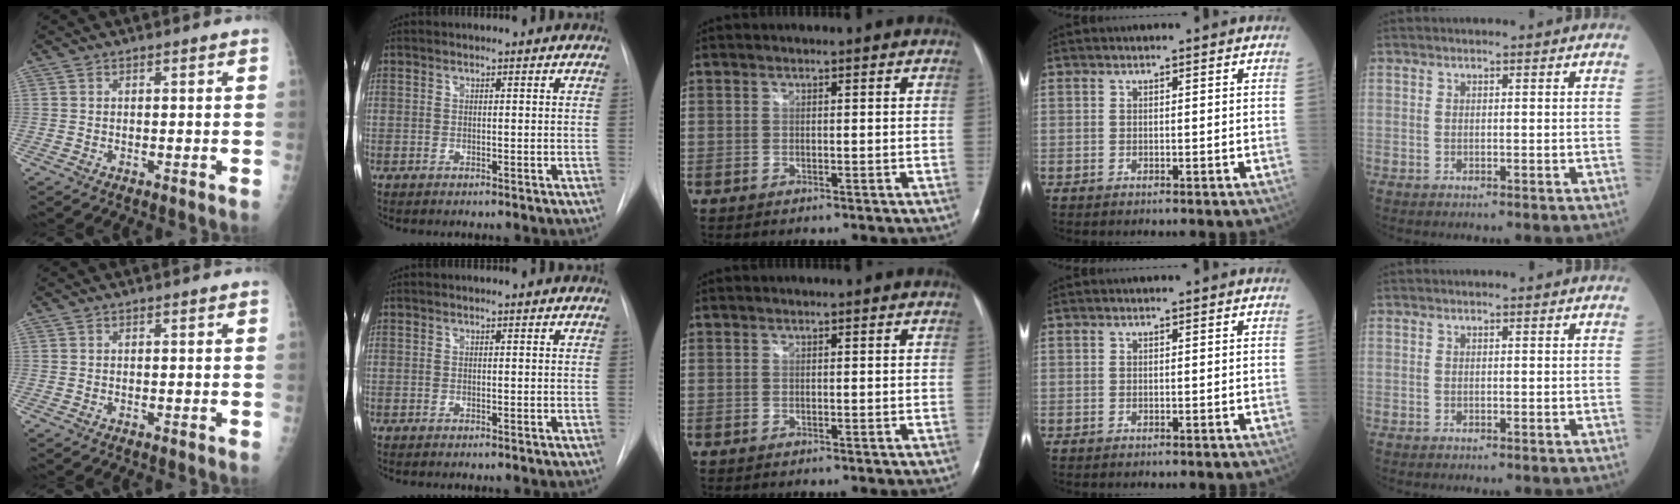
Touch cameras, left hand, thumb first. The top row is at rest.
{}